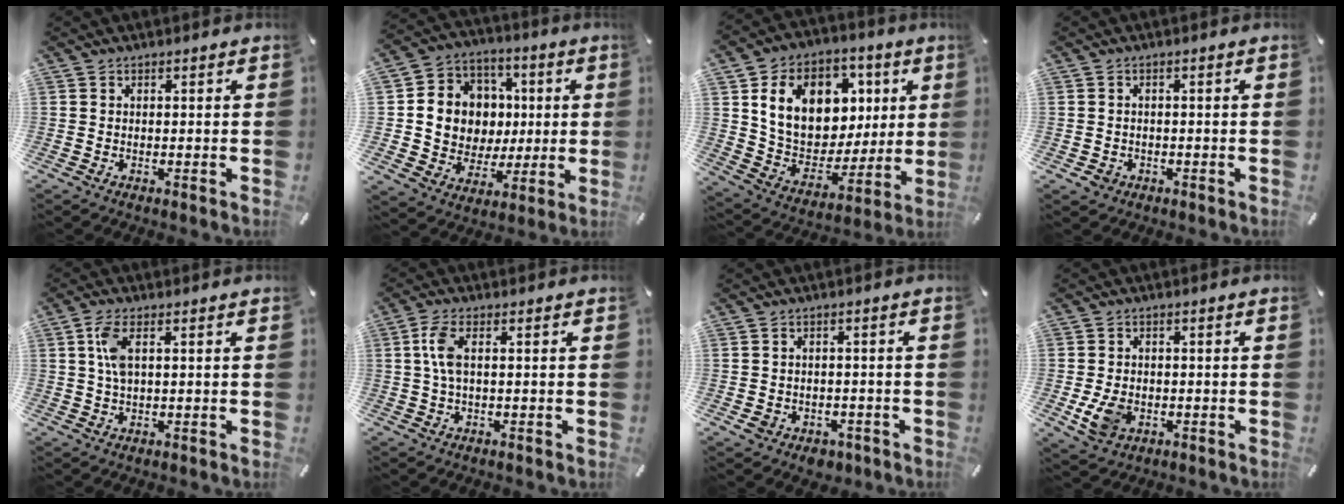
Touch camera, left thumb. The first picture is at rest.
{"total": 12.8, "force": [0.6, 12.6, 2.4], "torque": [-0.033, -0.007, 0.029]}
{"total": 18.1, "force": [6.2, 14.0, 9.8], "torque": [-0.170, -0.009, 0.125]}
{"total": 2.2, "force": [-0.8, 1.9, 0.8], "torque": [-0.013, 0.005, -0.017]}
{"total": 5.1, "force": [1.2, 1.9, 4.5], "torque": [-0.109, 0.001, 0.015]}
{"total": 5.0, "force": [0.5, 1.7, 4.6], "torque": [-0.104, -0.001, 0.004]}
{"total": 3.8, "force": [-1.7, 3.2, 1.2], "torque": [-0.018, 0.008, -0.028]}
{"total": 6.7, "force": [-1.4, 5.2, 4.0], "torque": [-0.081, -0.003, -0.029]}